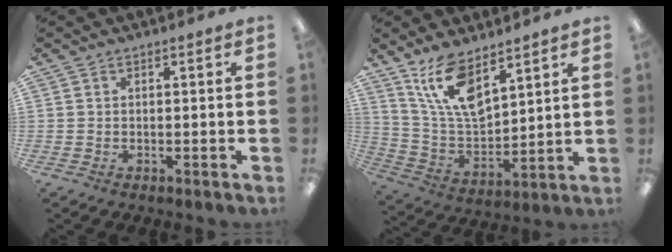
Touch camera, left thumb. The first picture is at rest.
{"total": 13.4, "force": [8.8, 5.7, 8.3], "torque": [-0.180, -0.040, 0.165]}